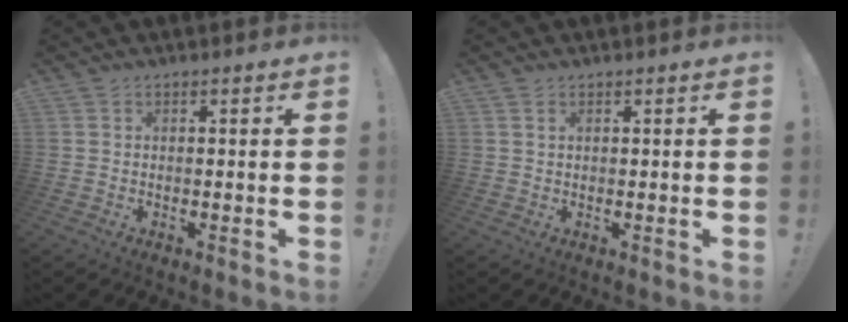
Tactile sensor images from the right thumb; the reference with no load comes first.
{"total": 1.1, "force": [0.6, 0.4, 0.8], "torque": [-0.013, -0.002, 0.011]}